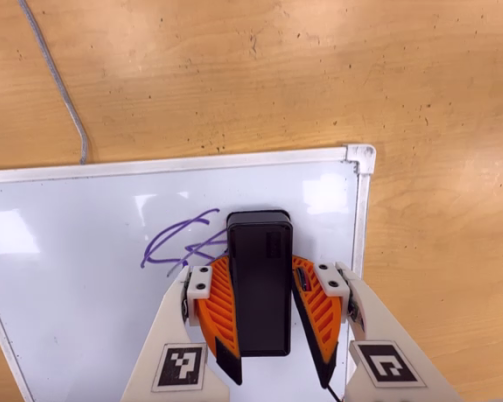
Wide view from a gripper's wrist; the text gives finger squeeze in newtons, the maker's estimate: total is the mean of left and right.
{"total": 13.6, "left": 15.4, "right": 11.9}